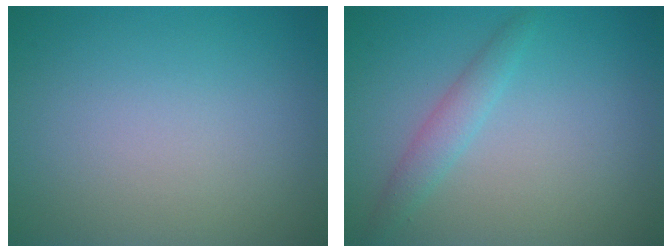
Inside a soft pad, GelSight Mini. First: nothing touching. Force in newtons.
{"total": 1.8, "press": 1.8, "slide": 0.1}